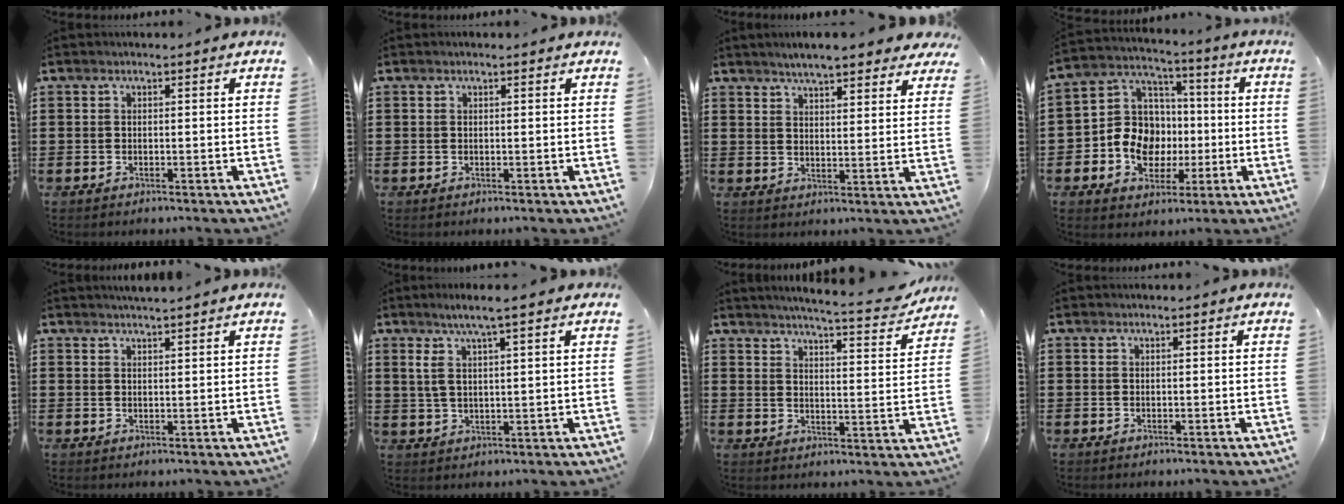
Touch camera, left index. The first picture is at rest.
{"total": 0.0}
{"total": 5.7, "force": [5.2, 0.6, 2.2], "torque": [-0.060, -0.012, 0.094]}
{"total": 9.9, "force": [-1.5, 9.0, 3.9], "torque": [-0.115, 0.008, -0.028]}
{"total": 1.6, "force": [1.5, -0.2, 0.3], "torque": [-0.009, 0.002, 0.030]}
{"total": 6.0, "force": [3.4, 1.1, 4.8], "torque": [-0.099, 0.001, 0.058]}
{"total": 5.5, "force": [5.1, -0.4, 2.0], "torque": [-0.051, -0.033, 0.083]}
{"total": 0.0}